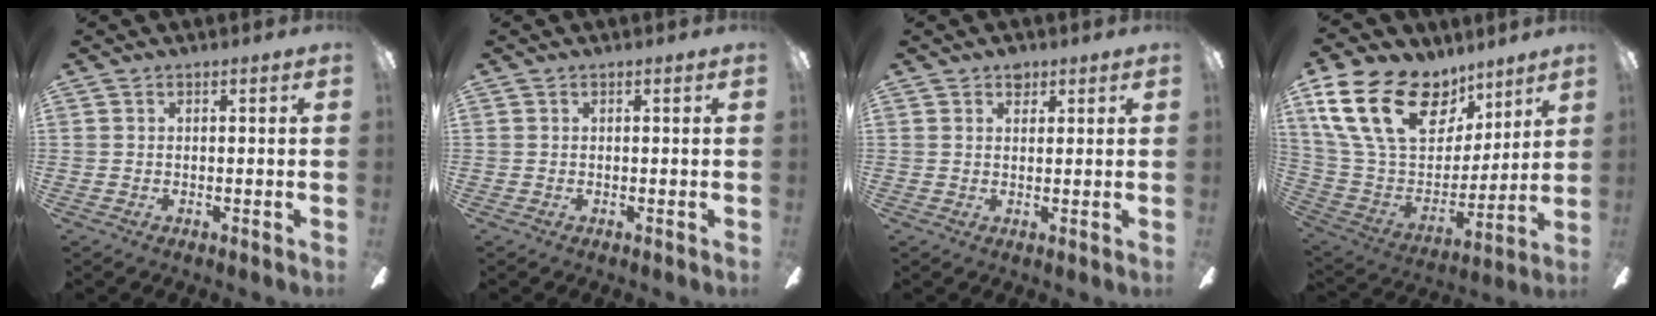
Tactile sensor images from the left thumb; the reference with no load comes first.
{"total": 0.0}
{"total": 2.3, "force": [1.7, 1.4, 0.9], "torque": [0.004, -0.007, 0.026]}
{"total": 25.0, "force": [13.2, 15.2, 14.8], "torque": [-0.290, -0.057, 0.245]}